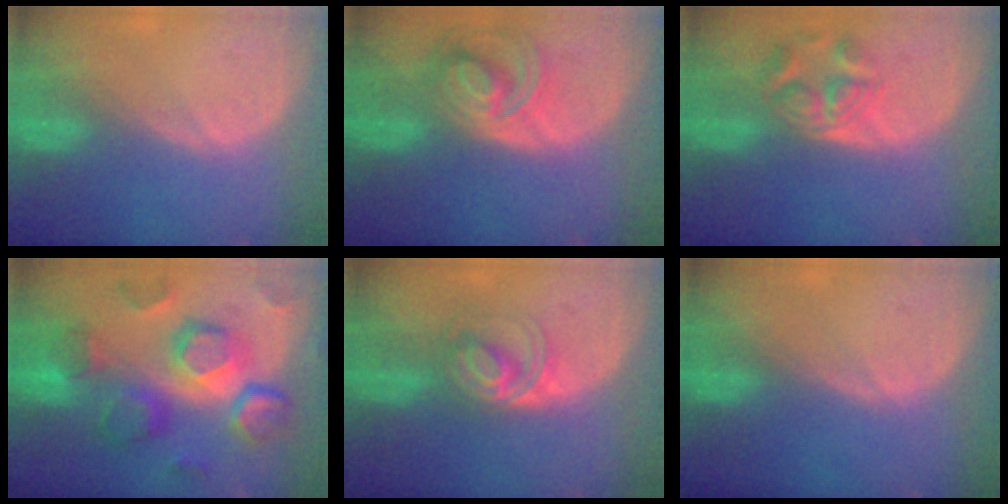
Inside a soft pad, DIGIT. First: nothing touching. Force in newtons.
{"total": 8.1, "press": 7.0, "slide": 4.1}
{"total": 5.4, "press": 5.3, "slide": 1.0}
{"total": 12.4, "press": 12.4, "slide": 1.1}
{"total": 5.9, "press": 5.5, "slide": 2.1}
{"total": 0.0}